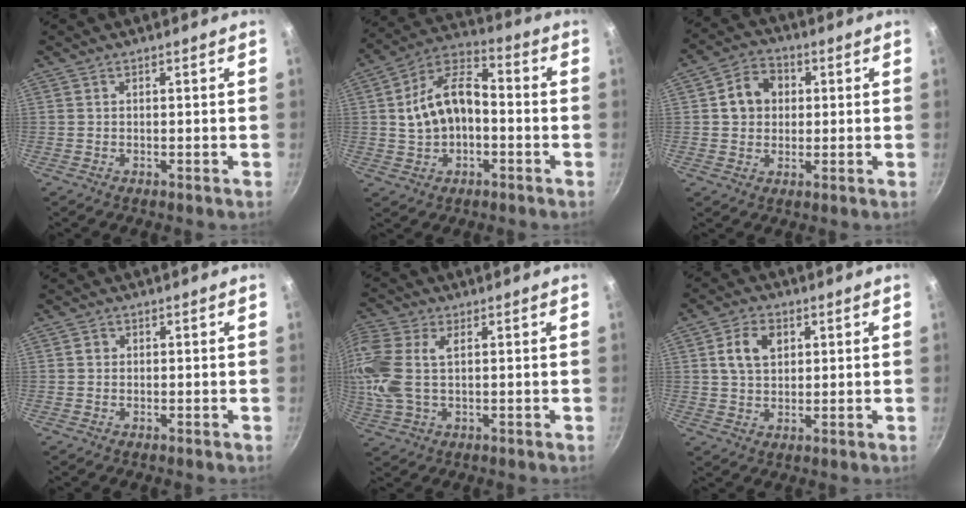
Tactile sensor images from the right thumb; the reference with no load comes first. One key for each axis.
{"total": 13.2, "fx": -0.3, "fy": 8.3, "fz": 10.2, "tx": -0.169, "ty": 0.036, "tz": -0.013}
{"total": 8.0, "fx": 1.2, "fy": 6.6, "fz": 4.4, "tx": -0.052, "ty": 0.011, "tz": 0.013}
{"total": 1.2, "fx": 0.1, "fy": 1.1, "fz": 0.4, "tx": -0.002, "ty": 0.003, "tz": 0.001}
{"total": 12.8, "fx": 2.1, "fy": 7.3, "fz": 10.3, "tx": -0.276, "ty": 0.018, "tz": 0.044}
{"total": 7.1, "fx": 2.2, "fy": 4.9, "fz": 4.7, "tx": -0.074, "ty": -0.002, "tz": 0.039}